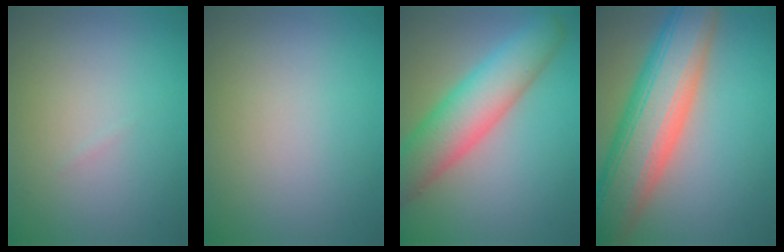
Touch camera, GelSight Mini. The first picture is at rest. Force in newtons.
{"total": 0.0}
{"total": 7.8, "press": 7.8, "slide": 0.5}
{"total": 11.5, "press": 11.5, "slide": 0.9}